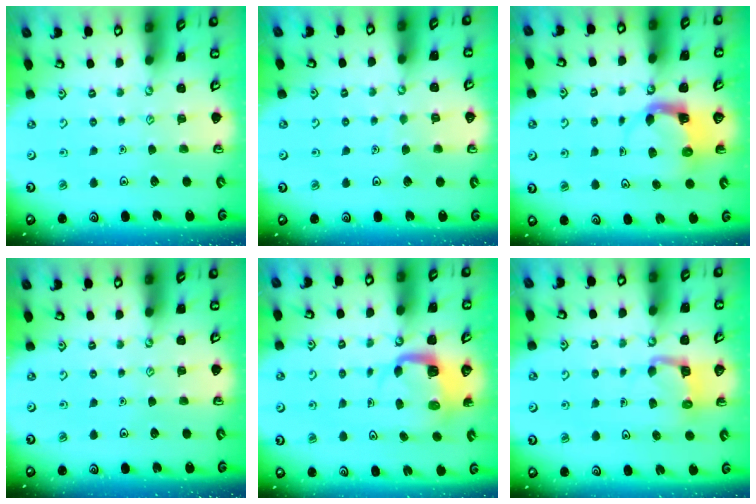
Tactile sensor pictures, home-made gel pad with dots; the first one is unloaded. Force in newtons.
{"total": 2.9, "press": 2.9, "slide": 0.3}
{"total": 4.0, "press": 3.9, "slide": 0.6}
{"total": 0.0}
{"total": 4.9, "press": 4.9, "slide": 0.4}
{"total": 4.2, "press": 4.2, "slide": 0.2}